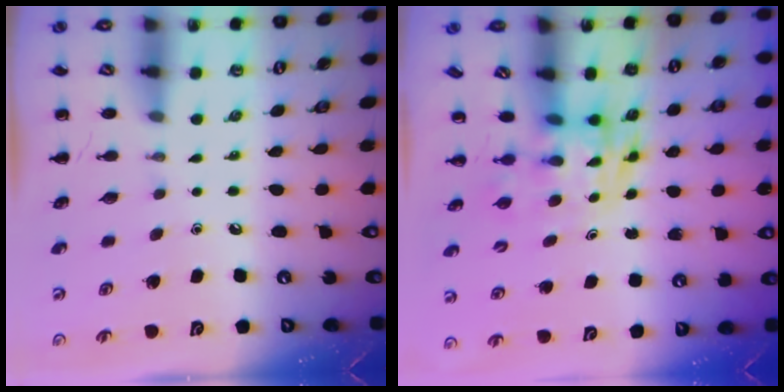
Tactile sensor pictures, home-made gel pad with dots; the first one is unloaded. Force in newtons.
{"total": 3.4, "press": 3.4, "slide": 0.6}